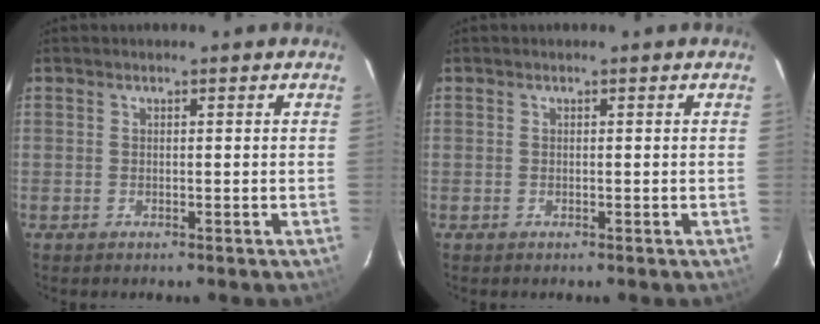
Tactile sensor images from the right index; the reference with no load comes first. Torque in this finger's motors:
{"motor_torque": [0.00, 0.00, 0.00, 0.00]}